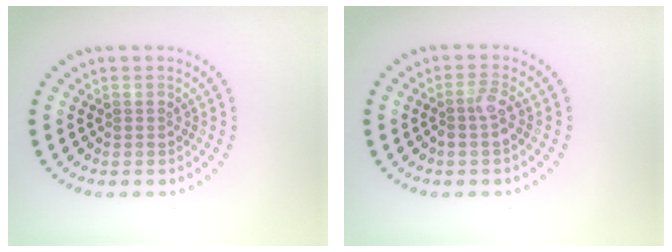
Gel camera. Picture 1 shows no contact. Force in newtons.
{"total": 1.7, "press": 1.4, "slide": 1.0}